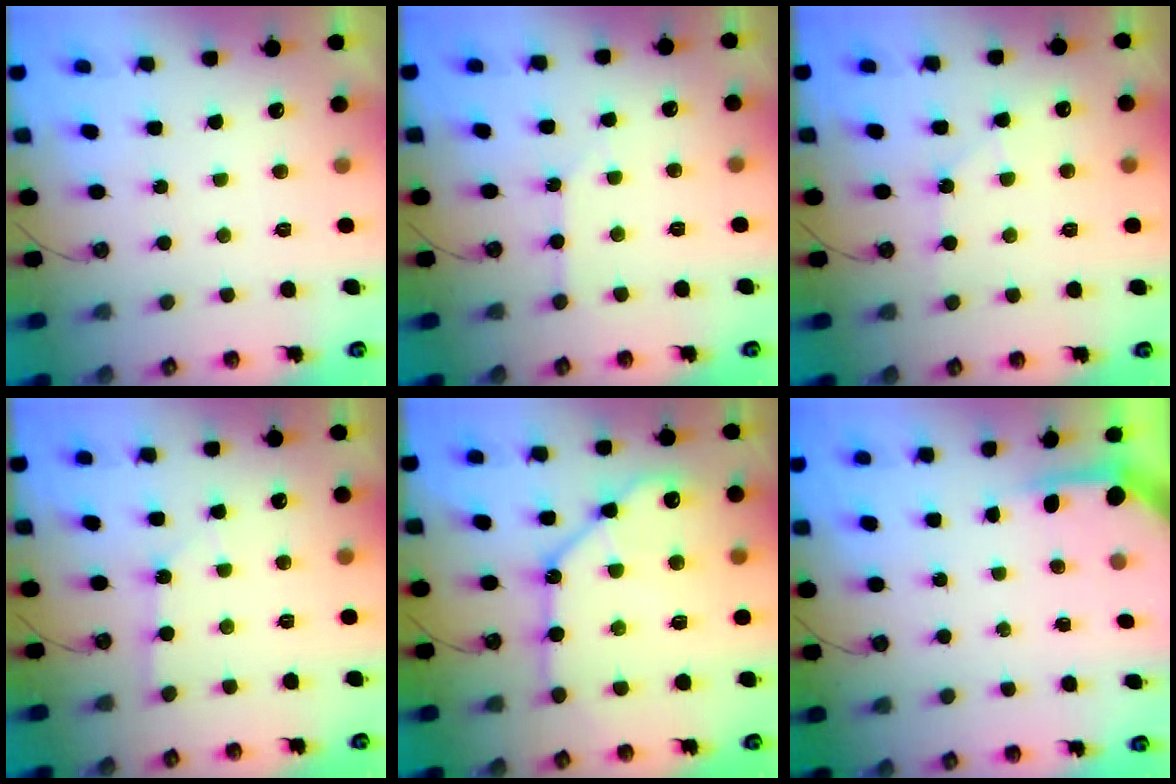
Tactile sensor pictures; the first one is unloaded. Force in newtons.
{"total": 2.6, "press": 2.6, "slide": 0.5}
{"total": 4.7, "press": 4.6, "slide": 0.6}
{"total": 2.2, "press": 2.2, "slide": 0.4}
{"total": 14.5, "press": 14.4, "slide": 1.8}
{"total": 3.6, "press": 3.6, "slide": 0.4}